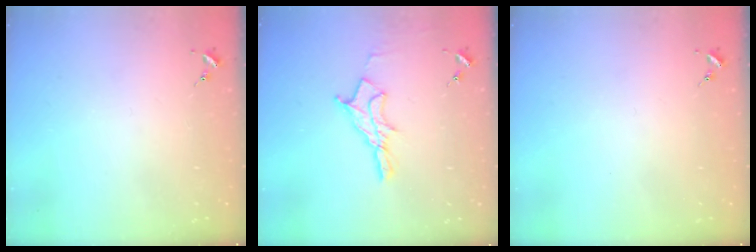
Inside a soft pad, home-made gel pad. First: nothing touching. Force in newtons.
{"total": 11.3, "press": 11.3, "slide": 0.9}
{"total": 0.0}